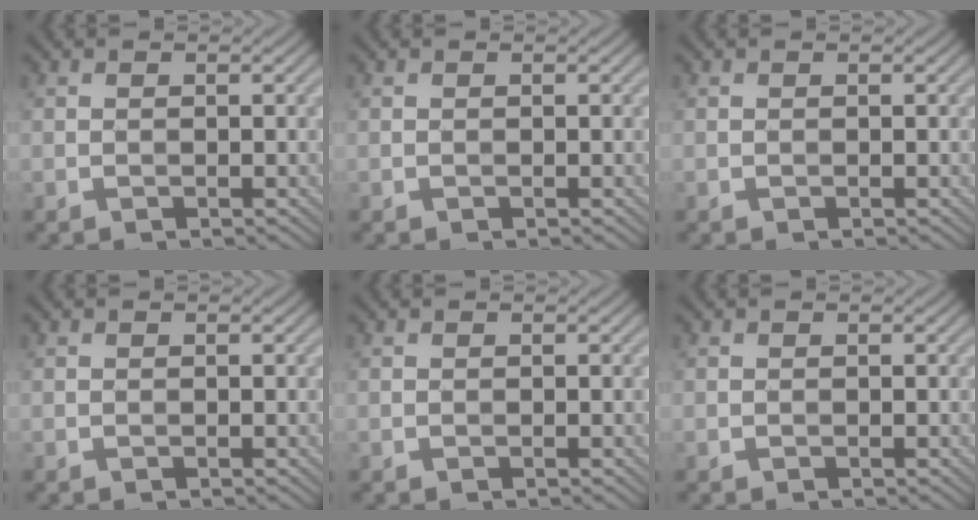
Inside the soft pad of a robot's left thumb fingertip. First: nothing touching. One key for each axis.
{"total": 0.0}
{"total": 0.0}
{"total": 0.0}
{"total": 0.0}
{"total": 0.0}